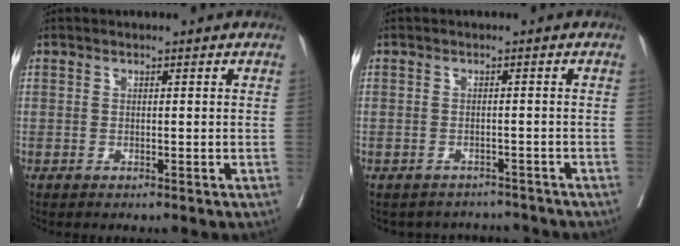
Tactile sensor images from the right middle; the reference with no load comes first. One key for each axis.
{"total": 5.6, "fx": -5.3, "fy": 1.9, "fz": -0.3, "tx": 0.008, "ty": 0.017, "tz": -0.062}